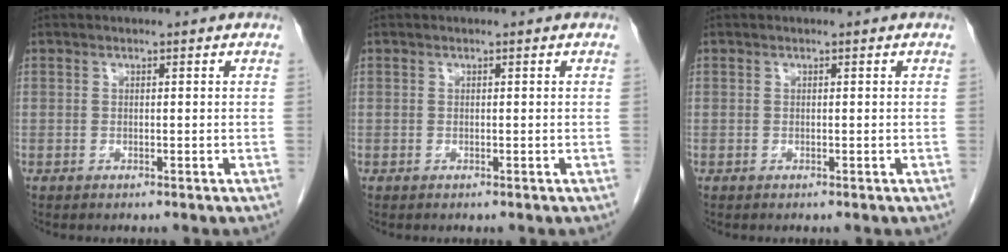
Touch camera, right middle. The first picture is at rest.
{"total": 0.0}
{"total": 0.0}